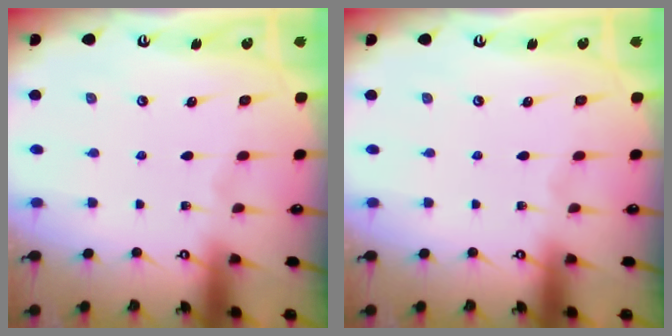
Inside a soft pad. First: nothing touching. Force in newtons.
{"total": 0.0}